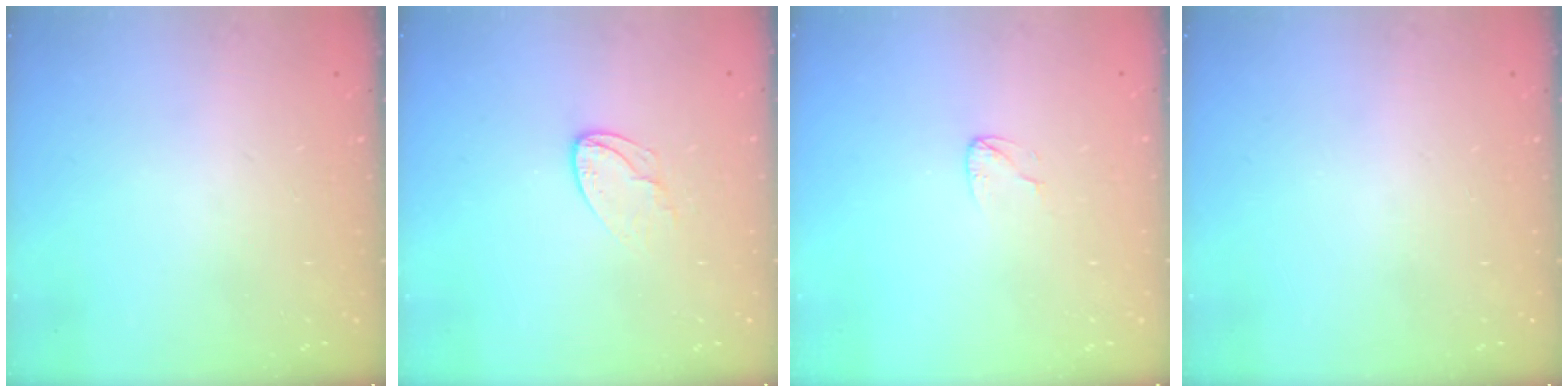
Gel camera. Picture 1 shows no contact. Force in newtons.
{"total": 5.0, "press": 5.0, "slide": 0.4}
{"total": 3.5, "press": 3.5, "slide": 0.2}
{"total": 0.0}